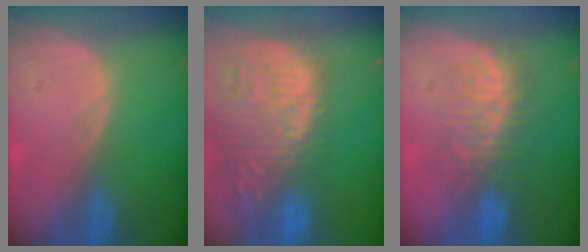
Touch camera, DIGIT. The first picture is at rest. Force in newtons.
{"total": 16.0, "press": 13.2, "slide": 9.0}
{"total": 7.8, "press": 7.5, "slide": 2.2}